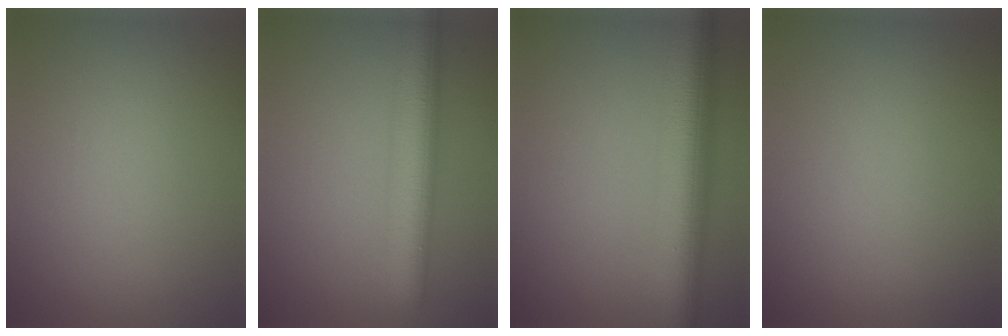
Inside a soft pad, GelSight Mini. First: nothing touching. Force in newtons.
{"total": 6.3, "press": 6.3, "slide": 0.2}
{"total": 8.4, "press": 8.4, "slide": 0.3}
{"total": 0.0}